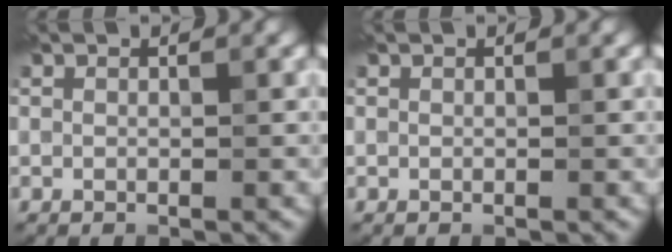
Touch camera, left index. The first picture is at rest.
{"total": 0.0}